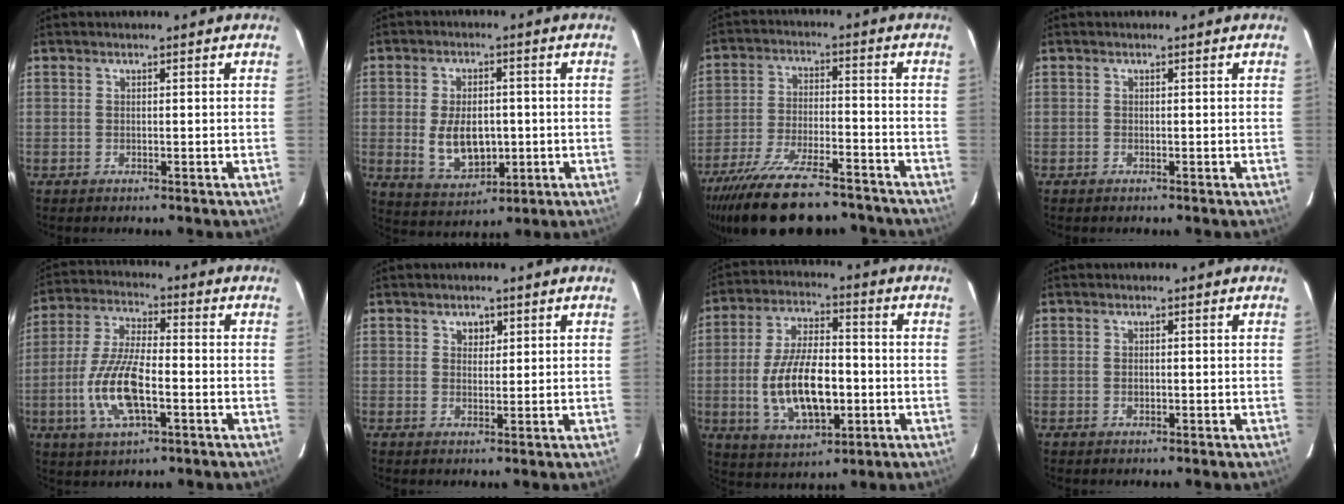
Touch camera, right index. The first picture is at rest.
{"total": 9.5, "force": [-1.0, 5.8, 7.5], "torque": [-0.148, -0.005, -0.002]}
{"total": 22.4, "force": [-18.4, 6.5, 10.9], "torque": [-0.218, -0.034, -0.282]}
{"total": 0.0}
{"total": 13.0, "force": [-3.9, 4.5, 11.6], "torque": [-0.245, -0.003, -0.073]}
{"total": 2.1, "force": [1.0, 1.8, 0.6], "torque": [-0.005, 0.007, 0.017]}
{"total": 15.3, "force": [-2.9, 7.0, 13.3], "torque": [-0.261, 0.001, -0.040]}
{"total": 0.8, "force": [-0.2, 0.6, 0.6], "torque": [-0.009, 0.004, -0.002]}